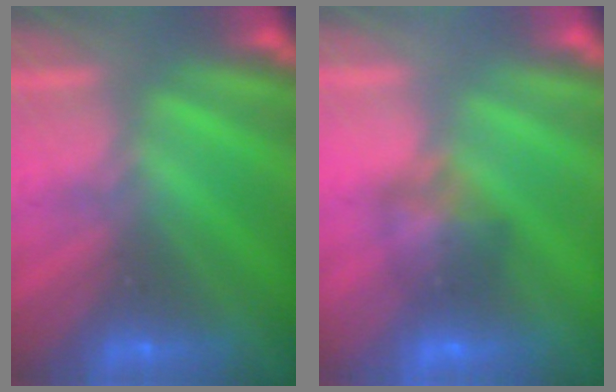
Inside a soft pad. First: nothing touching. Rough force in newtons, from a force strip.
{"total": 2.9}